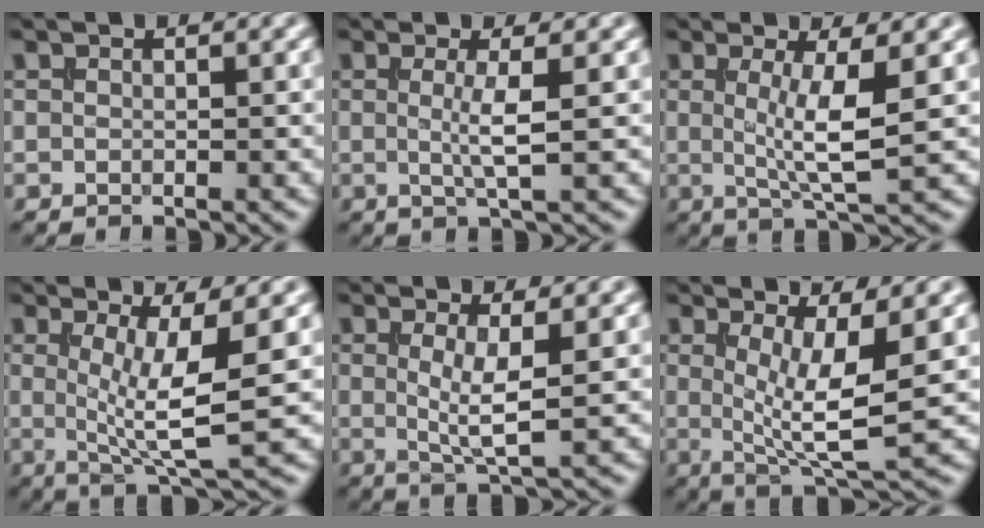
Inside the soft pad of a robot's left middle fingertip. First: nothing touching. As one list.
[{"total": 2.6, "force": [0.2, 0.4, 2.6], "torque": [-0.047, -0.004, -0.002]}, {"total": 4.8, "force": [0.4, 0.9, 4.7], "torque": [-0.082, -0.010, 0.009]}, {"total": 6.1, "force": [0.4, 1.4, 5.9], "torque": [-0.101, -0.010, 0.008]}, {"total": 3.4, "force": [0.4, 0.6, 3.3], "torque": [-0.065, -0.011, 0.008]}, {"total": 6.3, "force": [0.4, 1.6, 6.1], "torque": [-0.103, -0.015, 0.011]}]